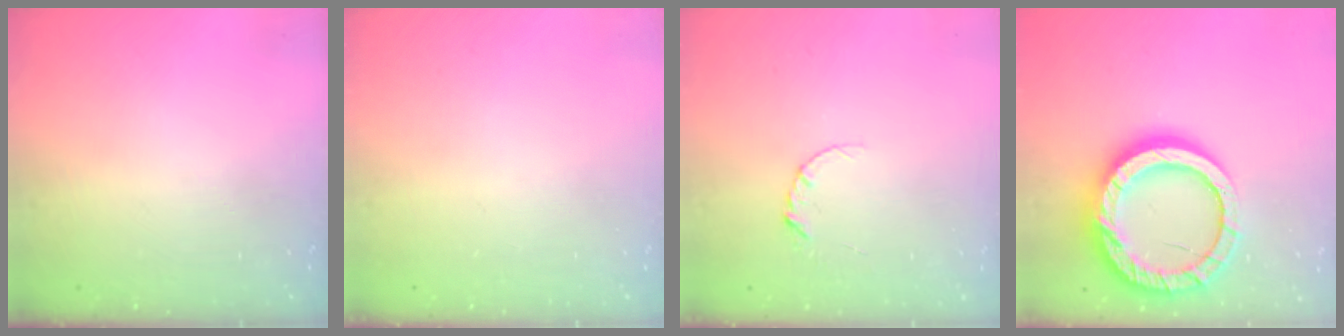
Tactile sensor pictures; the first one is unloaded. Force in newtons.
{"total": 0.0}
{"total": 3.4, "press": 3.4, "slide": 0.4}
{"total": 21.0, "press": 20.9, "slide": 2.1}